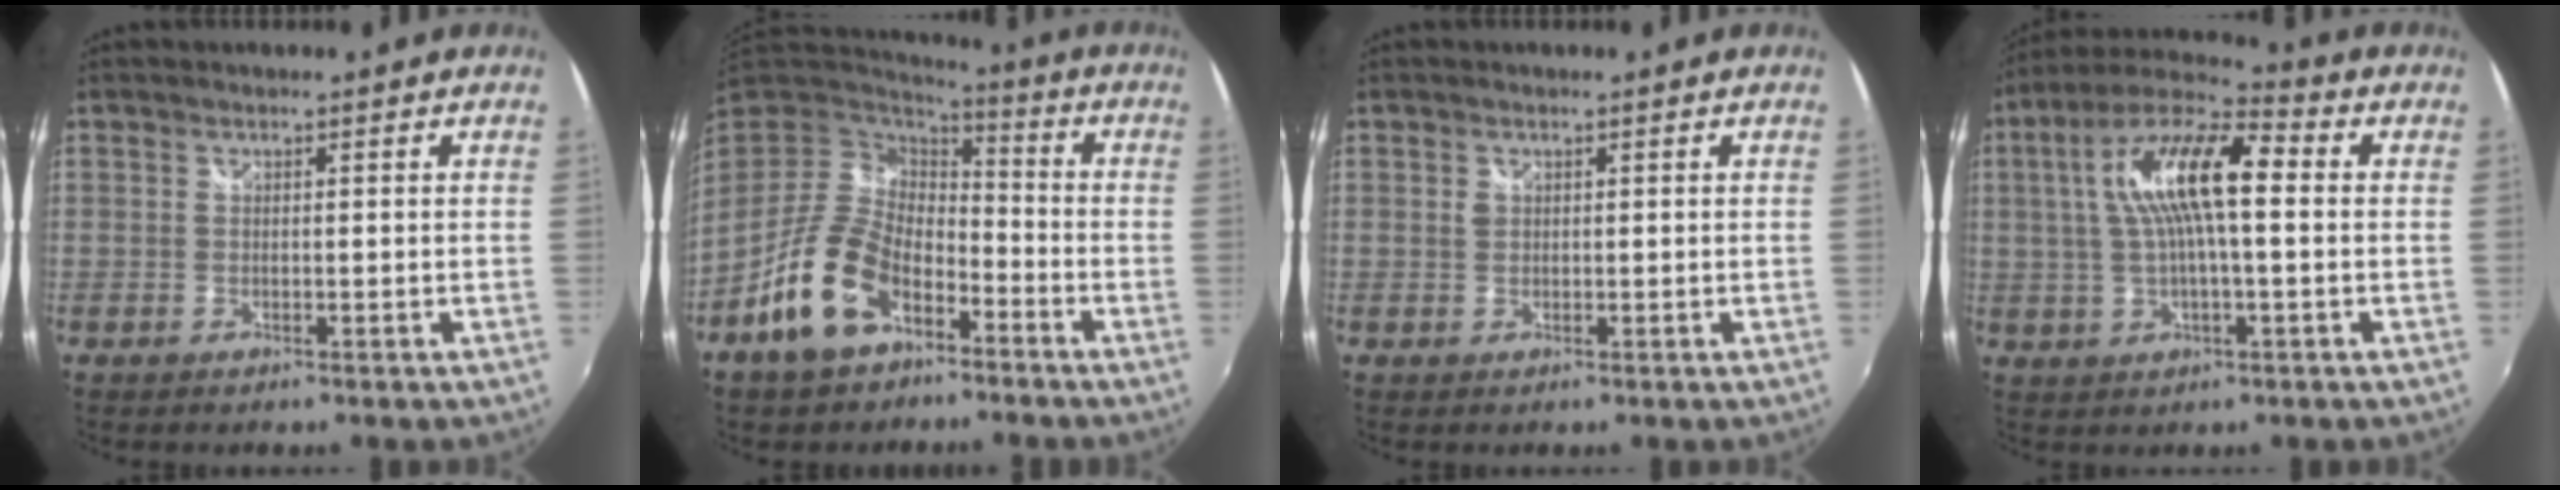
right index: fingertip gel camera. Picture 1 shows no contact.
{"total": 14.6, "force": [-7.8, 8.5, 9.0], "torque": [-0.188, 0.001, -0.134]}
{"total": 0.8, "force": [0.3, 0.7, 0.3], "torque": [-0.005, 0.002, 0.004]}
{"total": 15.1, "force": [2.1, 4.6, 14.2], "torque": [-0.267, 0.026, 0.028]}